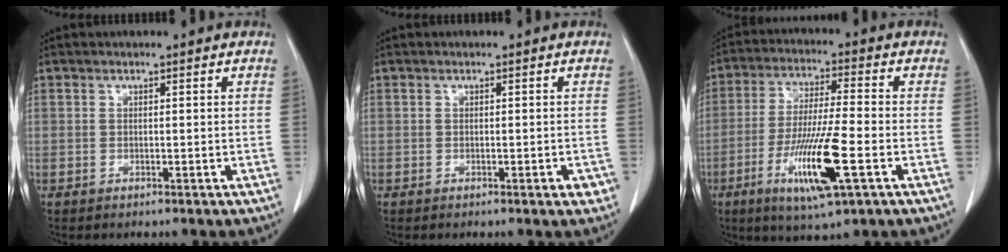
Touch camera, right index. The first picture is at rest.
{"total": 1.5, "force": [-0.7, 0.5, 1.3], "torque": [-0.013, 0.000, -0.009]}
{"total": 13.1, "force": [-5.0, 0.2, 12.2], "torque": [-0.238, -0.023, -0.090]}